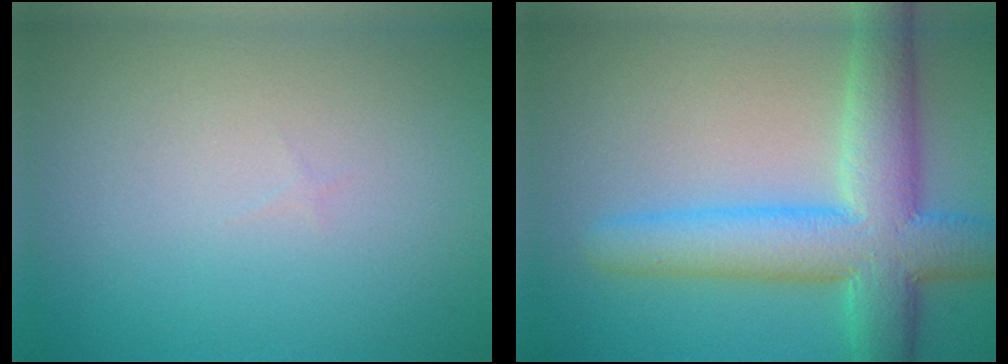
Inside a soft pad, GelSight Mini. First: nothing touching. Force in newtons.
{"total": 8.6, "press": 8.6, "slide": 0.3}